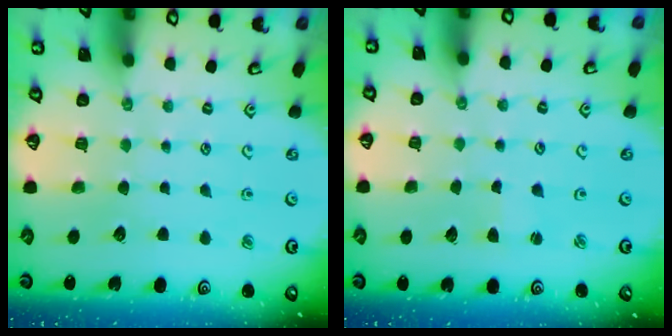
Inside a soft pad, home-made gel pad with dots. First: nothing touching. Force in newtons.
{"total": 1.6, "press": 1.6, "slide": 0.2}